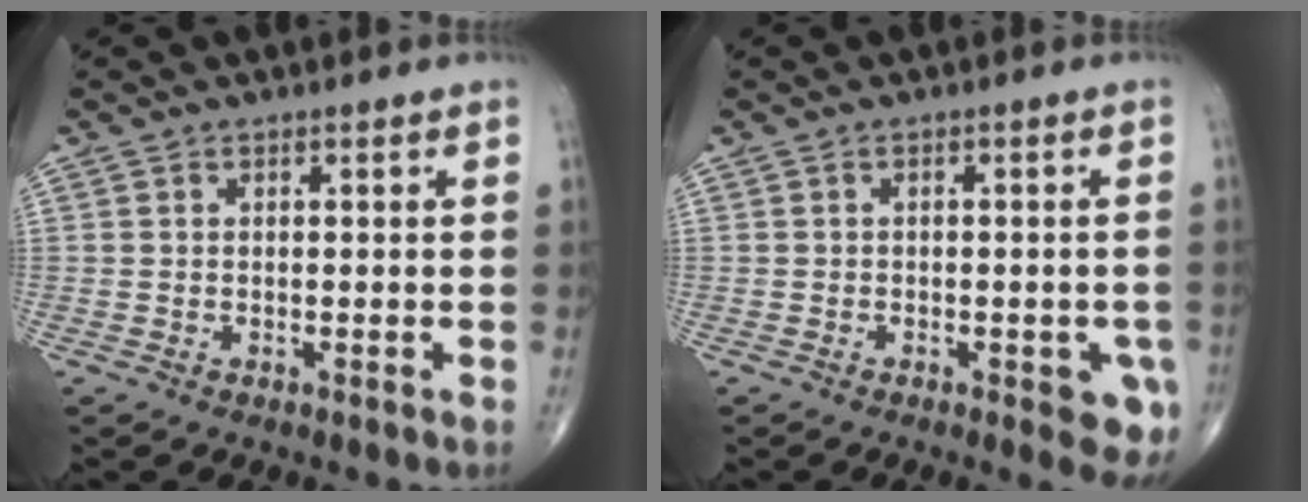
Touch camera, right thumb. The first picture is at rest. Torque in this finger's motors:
{"motor_torque": [1.04, 1.18, 0.37, -0.44, 0.10]}